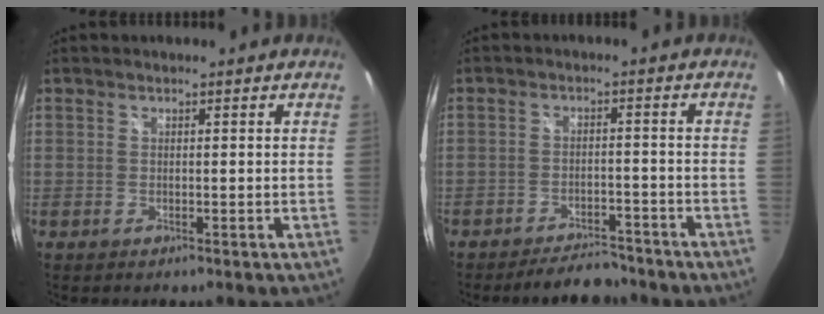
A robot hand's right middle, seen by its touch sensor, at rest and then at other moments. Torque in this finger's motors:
{"motor_torque": [1.08, -1.06, 0.52, 0.21]}